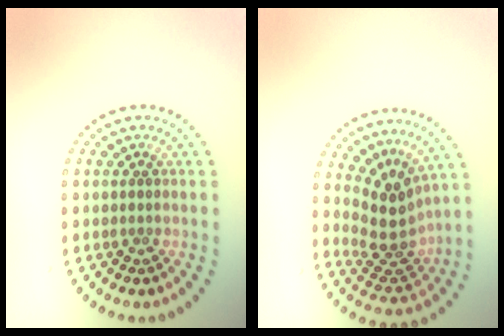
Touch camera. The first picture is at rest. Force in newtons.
{"total": 3.8, "press": 3.0, "slide": 2.3}